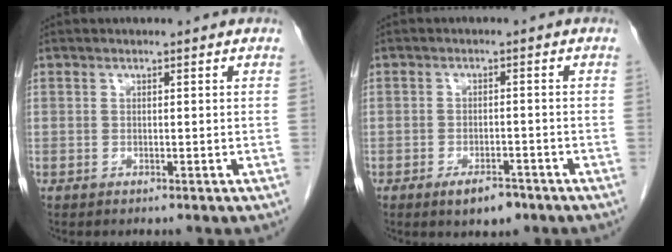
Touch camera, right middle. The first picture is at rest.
{"total": 4.1, "force": [-2.7, 1.7, 2.6], "torque": [-0.043, 0.000, -0.037]}